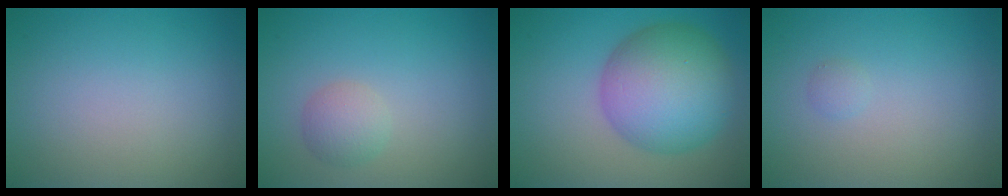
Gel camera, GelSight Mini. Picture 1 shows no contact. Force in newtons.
{"total": 2.0, "press": 2.0, "slide": 0.1}
{"total": 9.8, "press": 9.8, "slide": 0.3}
{"total": 0.6, "press": 0.6, "slide": 0.0}